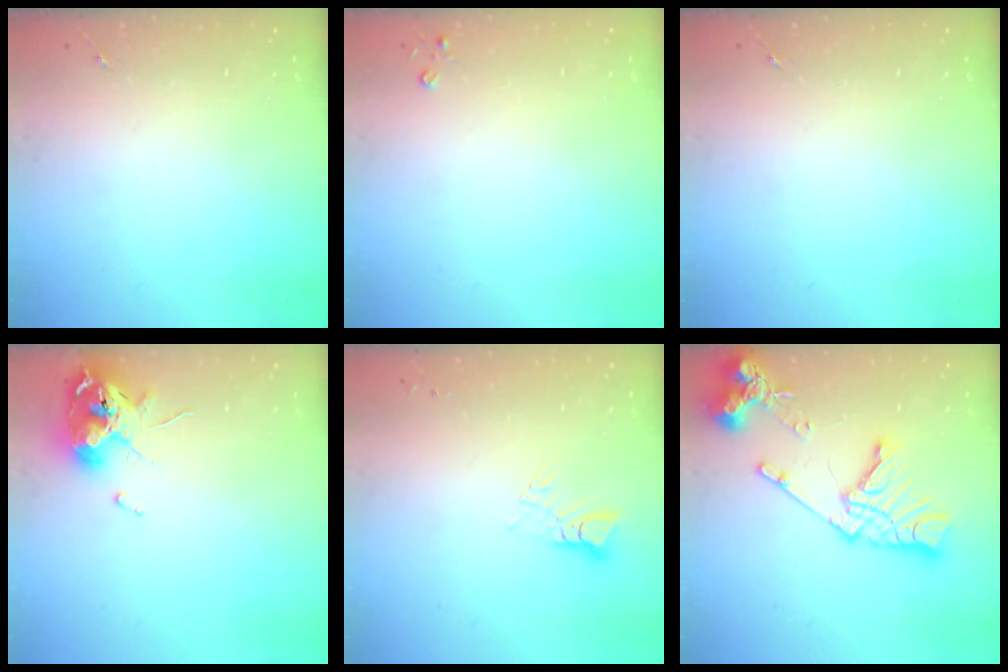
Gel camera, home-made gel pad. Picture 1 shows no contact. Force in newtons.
{"total": 2.3, "press": 2.3, "slide": 0.3}
{"total": 0.0}
{"total": 10.9, "press": 10.8, "slide": 1.6}
{"total": 3.7, "press": 3.7, "slide": 0.4}
{"total": 18.1, "press": 18.0, "slide": 2.0}